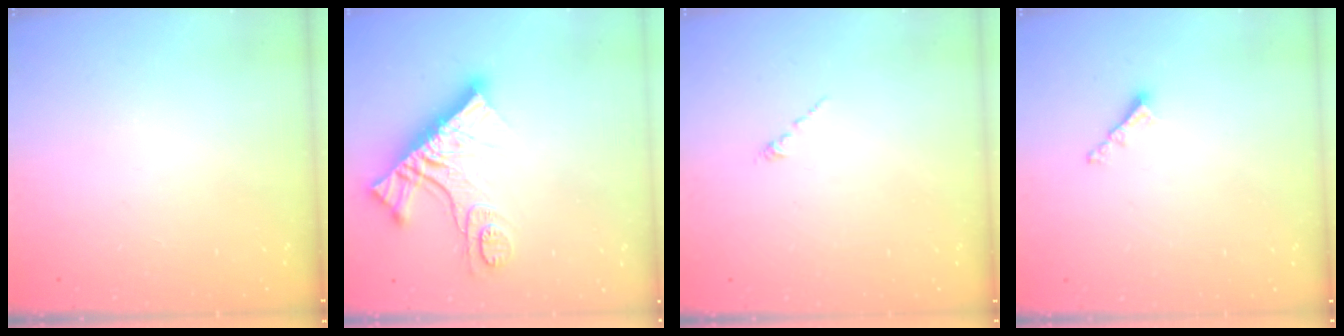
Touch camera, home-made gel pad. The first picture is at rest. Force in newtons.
{"total": 16.3, "press": 16.3, "slide": 1.4}
{"total": 0.0}
{"total": 2.9, "press": 2.9, "slide": 0.5}